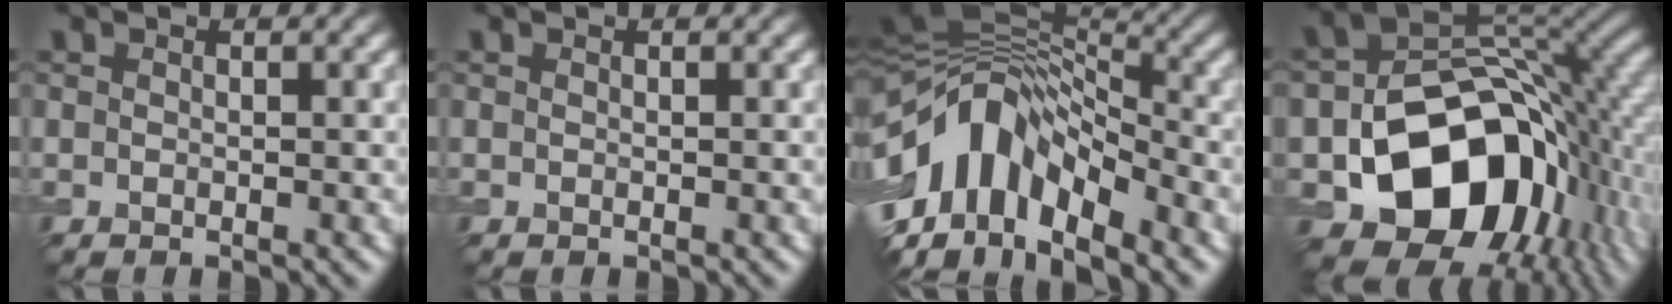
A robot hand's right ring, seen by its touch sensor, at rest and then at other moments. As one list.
[{"total": 0.0}, {"total": 13.1, "force": [-4.5, 7.6, 9.7], "torque": [-0.166, 0.020, -0.091]}, {"total": 15.6, "force": [-5.0, 11.0, 9.9], "torque": [-0.128, -0.018, -0.079]}]